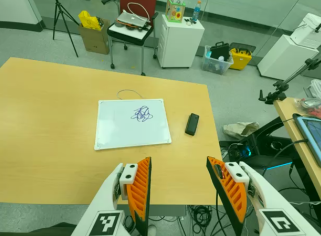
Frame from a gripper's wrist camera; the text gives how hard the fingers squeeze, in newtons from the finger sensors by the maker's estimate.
{"total": 0.0}